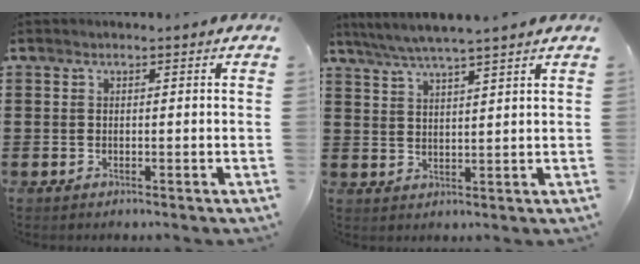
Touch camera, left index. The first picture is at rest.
{"total": 4.3, "force": [3.8, -0.5, 1.9], "torque": [-0.048, -0.015, 0.067]}